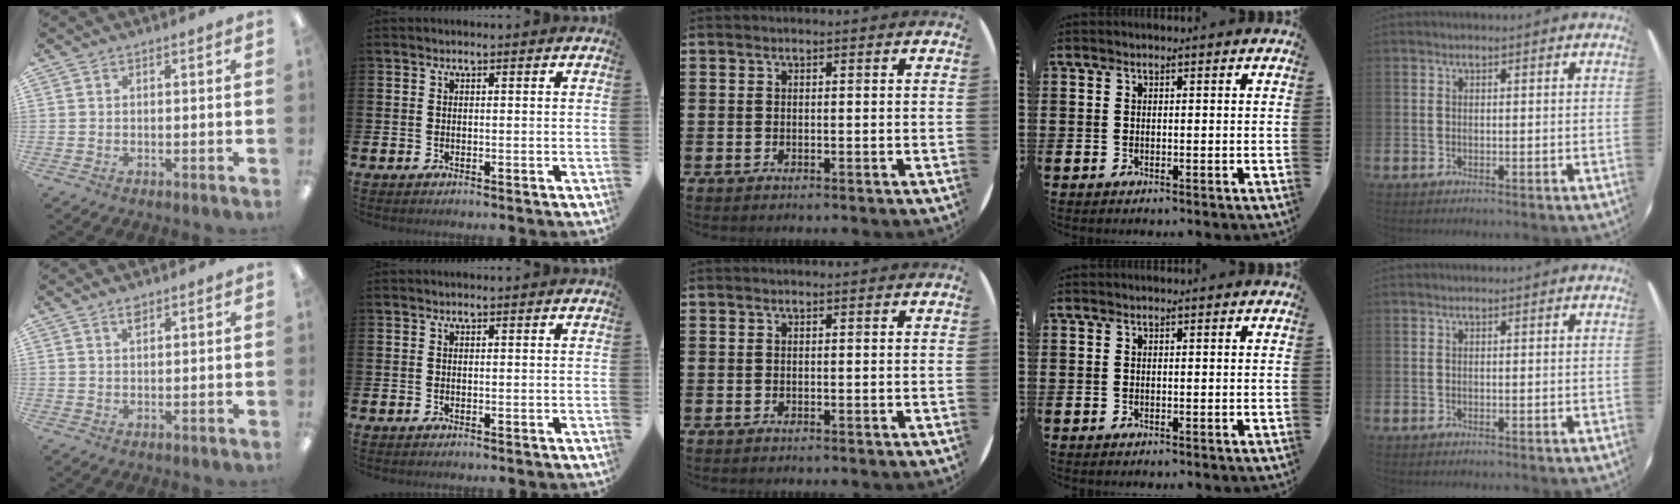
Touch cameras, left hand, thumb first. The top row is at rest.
{"thumb": {"total": 2.2, "force": [1.7, 0.7, 1.2], "torque": [-0.020, -0.002, 0.029]}}